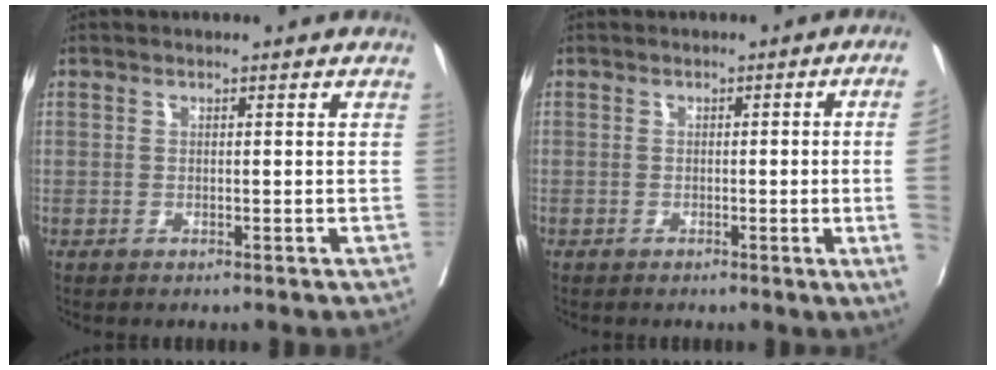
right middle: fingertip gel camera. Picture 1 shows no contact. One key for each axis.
{"total": 8.1, "fx": -1.0, "fy": -2.3, "fz": 7.7, "tx": -0.085, "ty": -0.018, "tz": -0.012}